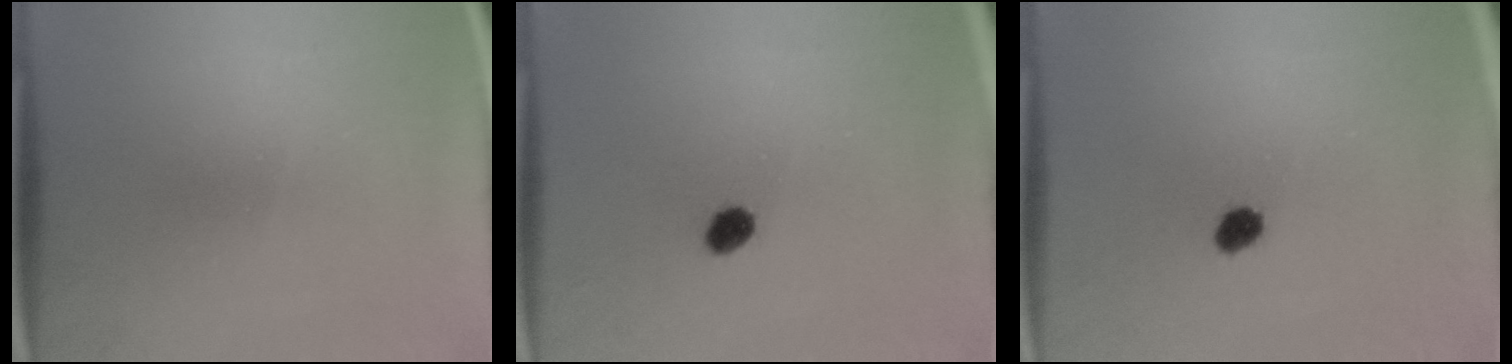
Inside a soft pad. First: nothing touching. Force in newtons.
{"total": 3.0}
{"total": 2.8}